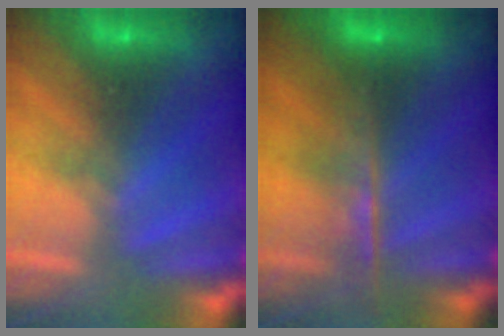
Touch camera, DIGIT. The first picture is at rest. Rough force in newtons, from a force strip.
{"total": 8.6}